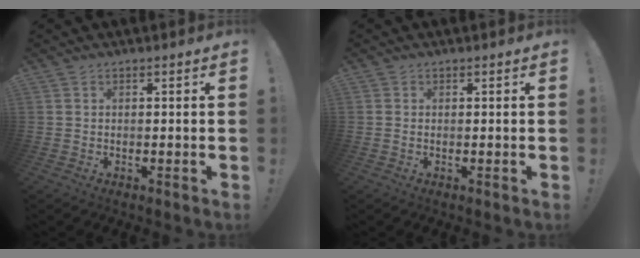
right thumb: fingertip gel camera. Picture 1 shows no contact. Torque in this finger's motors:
{"motor_torque": [0.06, -0.24, -0.24, -0.07, 0.08]}